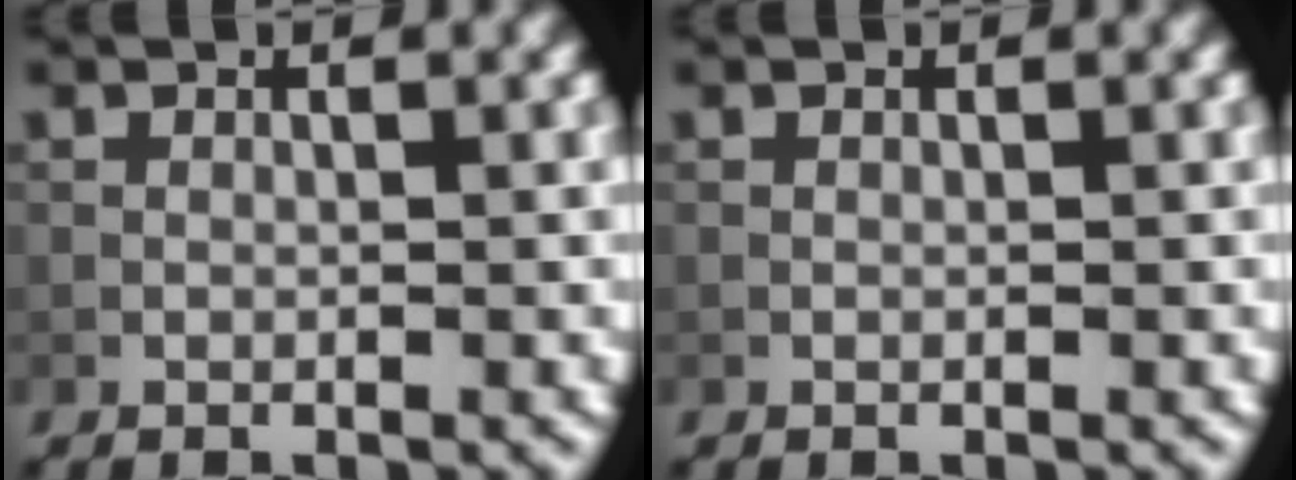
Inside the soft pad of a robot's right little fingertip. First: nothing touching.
{"total": 0.0}